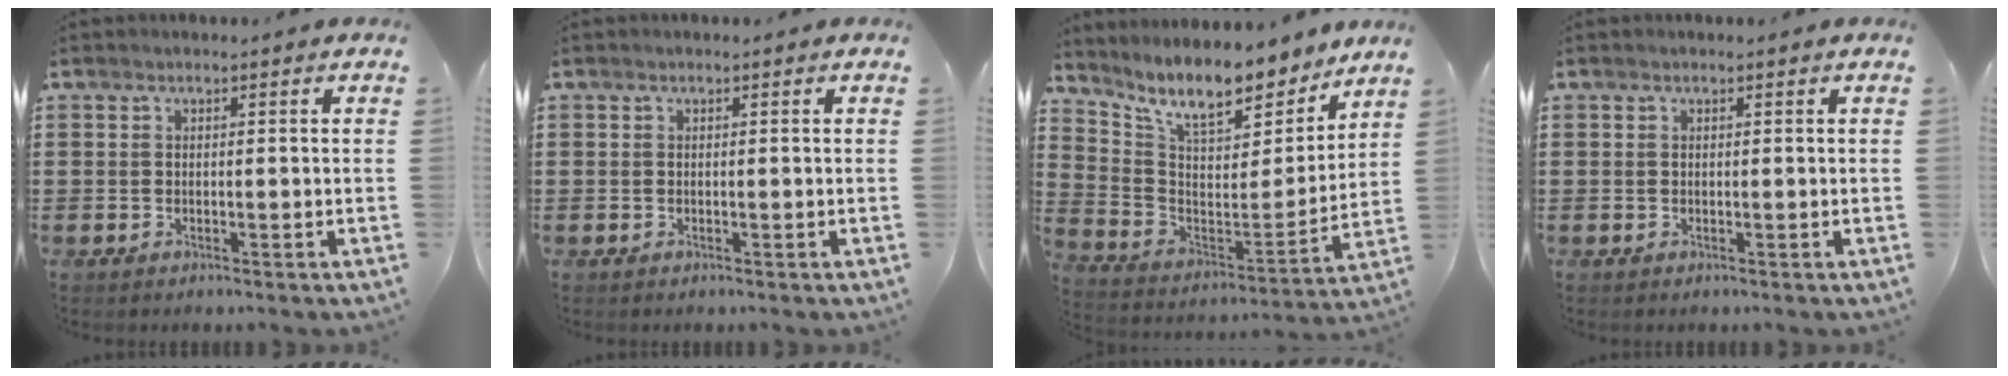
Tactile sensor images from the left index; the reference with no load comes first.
{"total": 0.0}
{"total": 11.1, "force": [9.2, 2.5, 5.5], "torque": [-0.131, -0.065, 0.157]}
{"total": 0.0}